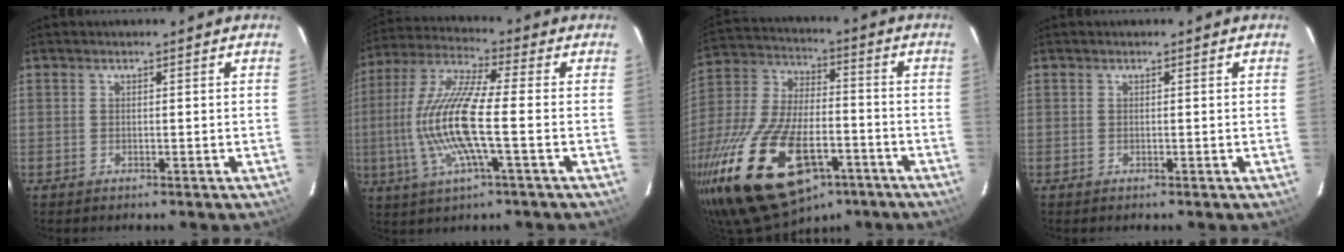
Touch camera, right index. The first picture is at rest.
{"total": 14.6, "force": [-2.2, 1.7, 14.3], "torque": [-0.292, -0.002, -0.045]}
{"total": 27.0, "force": [-13.9, 13.5, 18.8], "torque": [-0.393, -0.031, -0.225]}
{"total": 0.0}